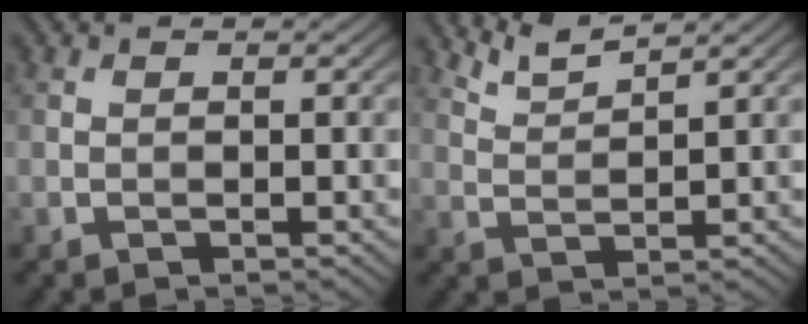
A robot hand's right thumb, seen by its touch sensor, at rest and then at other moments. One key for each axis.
{"total": 3.6, "fx": 3.1, "fy": 0.4, "fz": 1.7, "tx": -0.034, "ty": 0.005, "tz": 0.068}